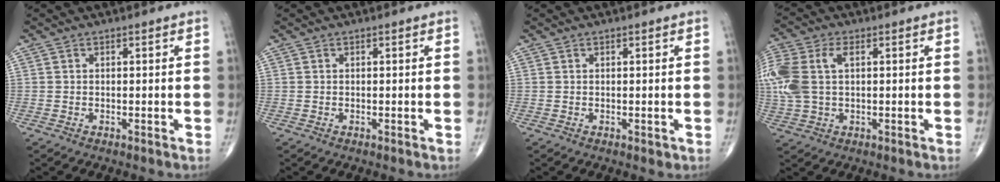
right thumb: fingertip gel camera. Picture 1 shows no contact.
{"total": 0.0}
{"total": 0.6, "force": [0.1, 0.4, 0.4], "torque": [-0.003, -0.001, 0.004]}
{"total": 13.4, "force": [2.2, 8.3, 10.2], "torque": [-0.280, 0.020, 0.045]}